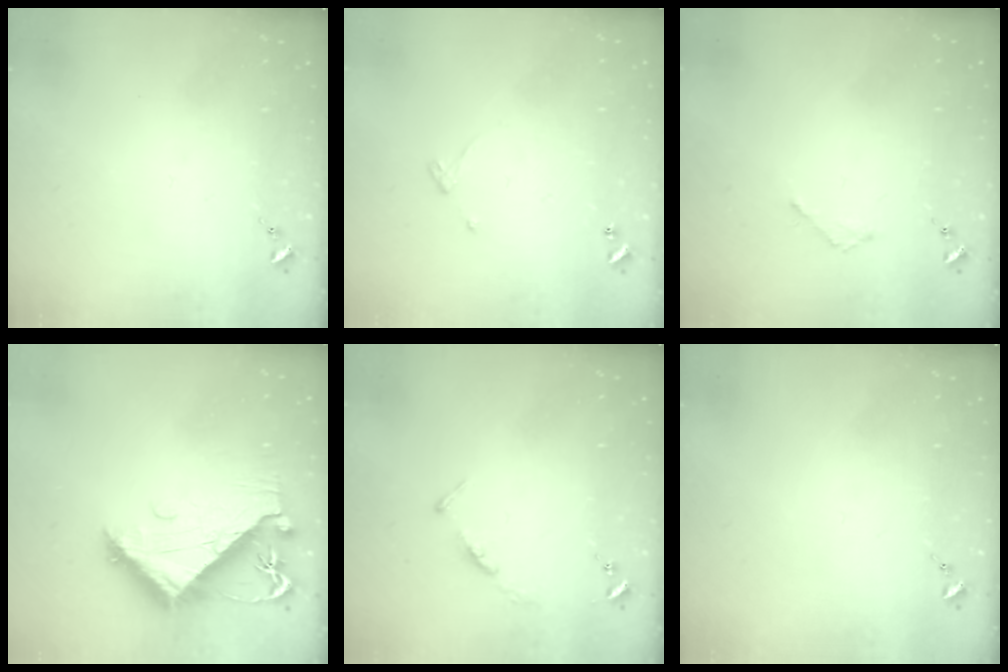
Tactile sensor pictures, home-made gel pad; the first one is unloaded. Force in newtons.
{"total": 3.2, "press": 3.2, "slide": 0.4}
{"total": 2.1, "press": 2.1, "slide": 0.2}
{"total": 9.1, "press": 9.1, "slide": 1.1}
{"total": 3.5, "press": 3.5, "slide": 0.4}
{"total": 0.0}